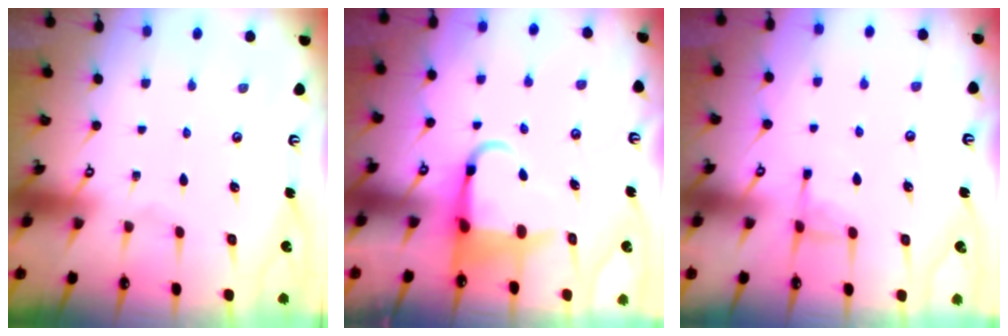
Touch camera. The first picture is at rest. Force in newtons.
{"total": 5.3, "press": 5.2, "slide": 1.0}
{"total": 4.5, "press": 4.5, "slide": 0.7}